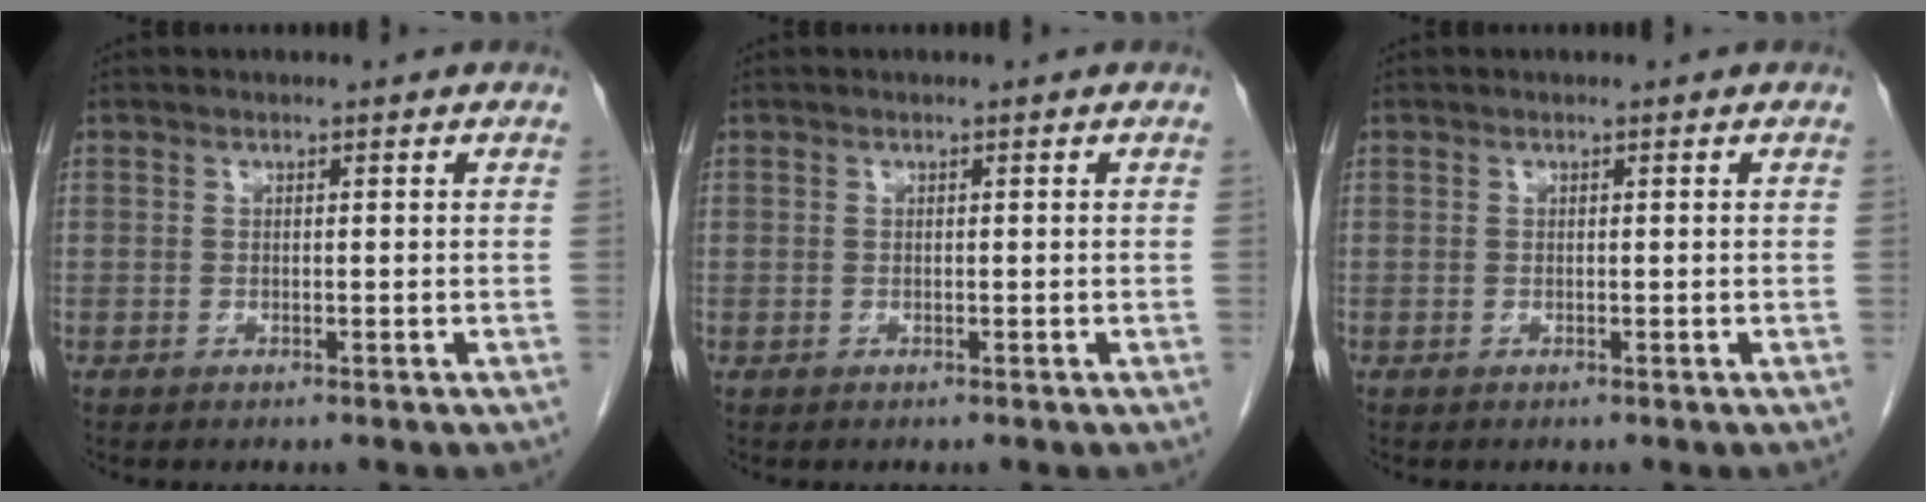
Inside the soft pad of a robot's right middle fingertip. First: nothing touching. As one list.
[{"total": 0.0}, {"total": 0.0}]